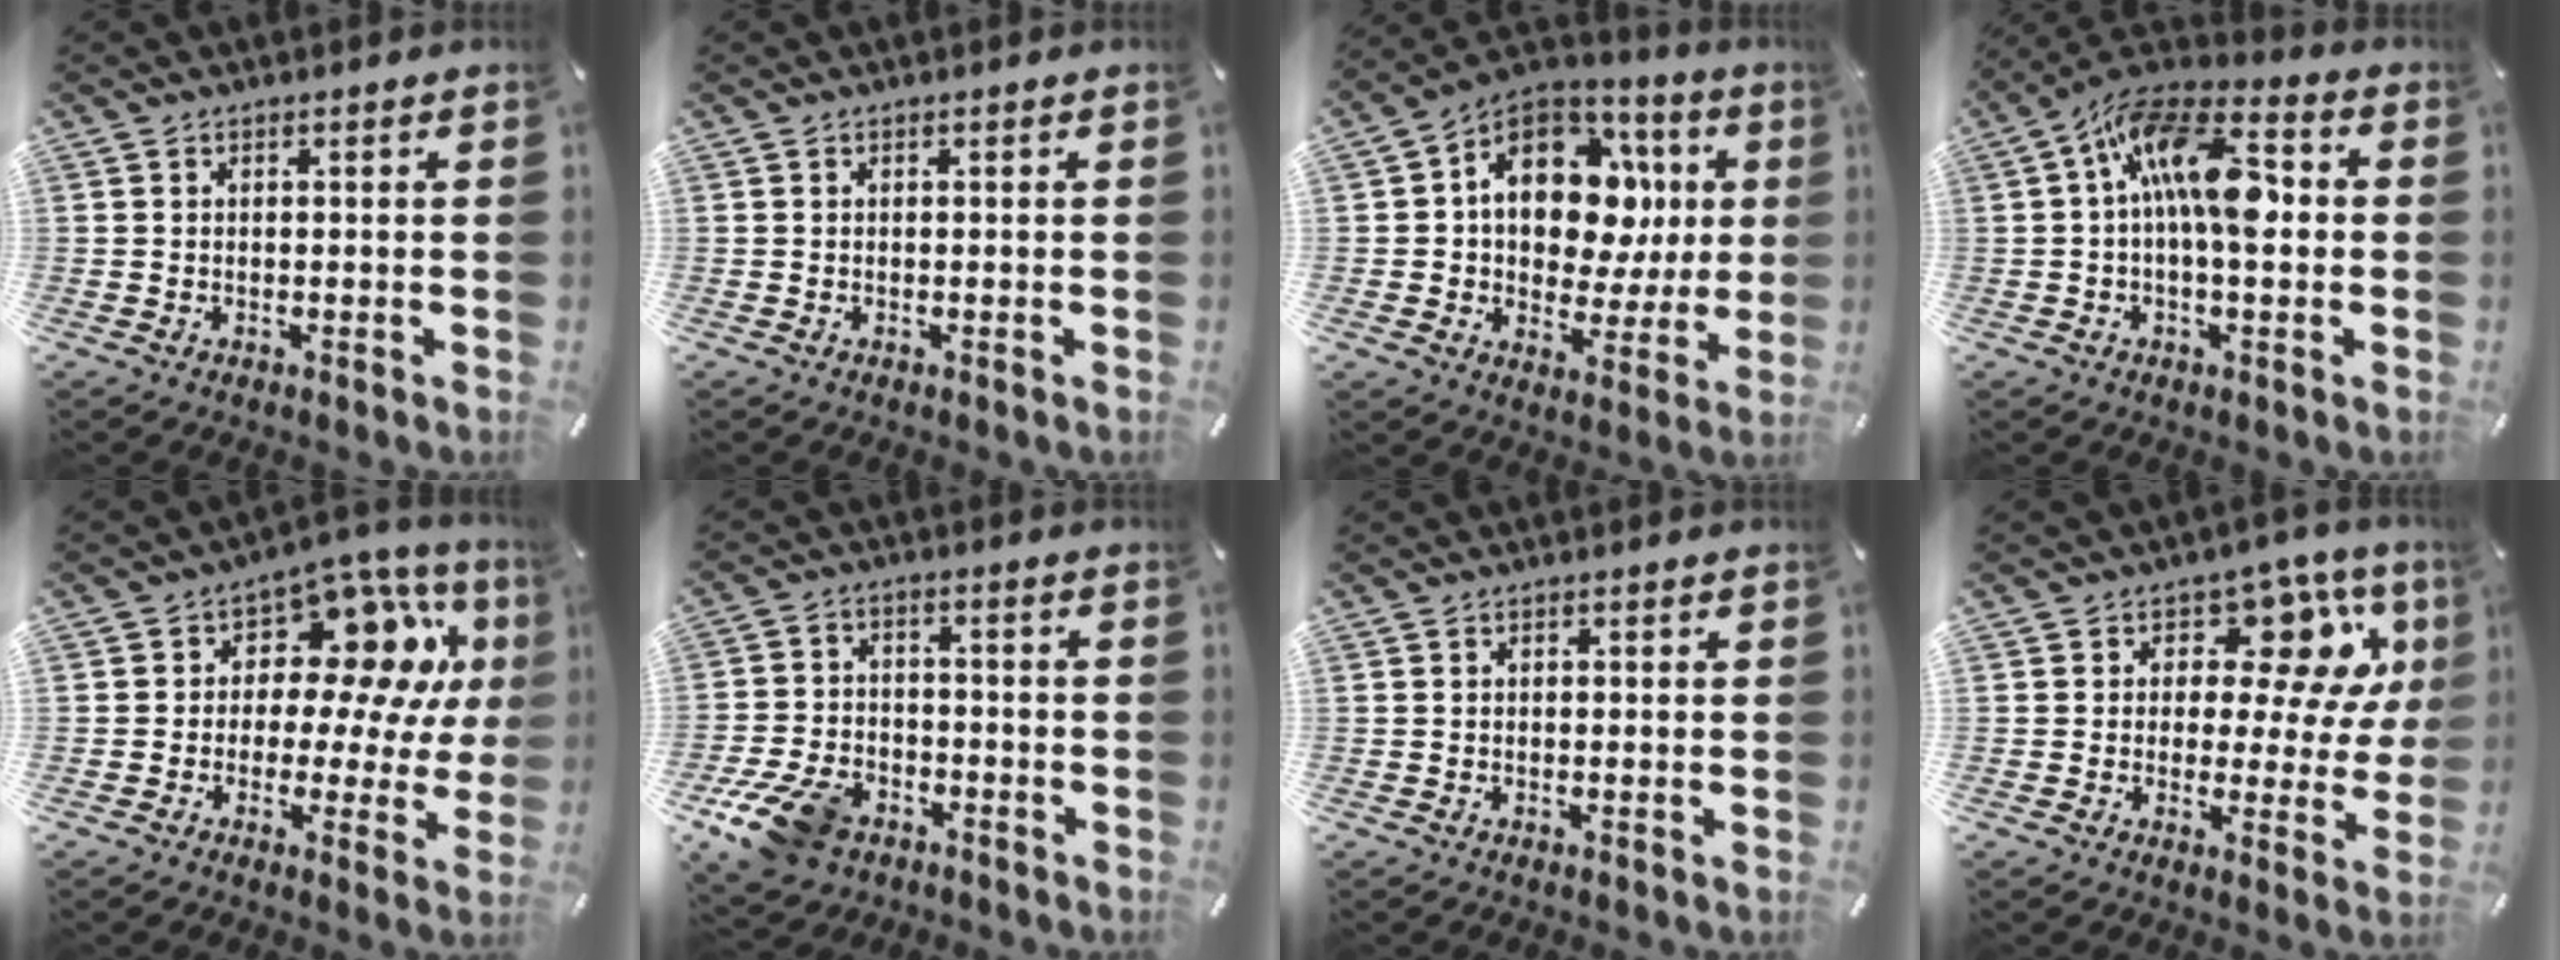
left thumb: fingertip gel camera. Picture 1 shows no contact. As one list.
[{"total": 0.0}, {"total": 16.4, "force": [3.7, 12.1, 10.5], "torque": [-0.168, -0.019, 0.071]}, {"total": 16.2, "force": [1.1, 7.8, 14.2], "torque": [-0.249, 0.003, 0.019]}, {"total": 13.6, "force": [4.7, 8.7, 9.3], "torque": [-0.142, -0.036, 0.084]}, {"total": 10.9, "force": [-6.6, 6.8, 5.5], "torque": [-0.113, 0.035, -0.119]}, {"total": 0.0}, {"total": 14.4, "force": [6.0, 8.5, 10.0], "torque": [-0.129, -0.033, 0.104]}]